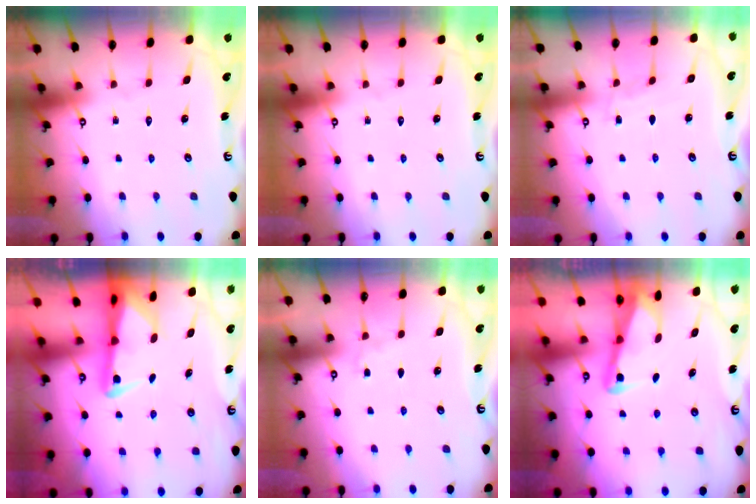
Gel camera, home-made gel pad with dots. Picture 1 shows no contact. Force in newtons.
{"total": 0.0}
{"total": 3.1, "press": 3.1, "slide": 0.4}
{"total": 2.5, "press": 2.4, "slide": 0.5}
{"total": 3.2, "press": 3.2, "slide": 0.5}
{"total": 2.9, "press": 2.9, "slide": 0.4}